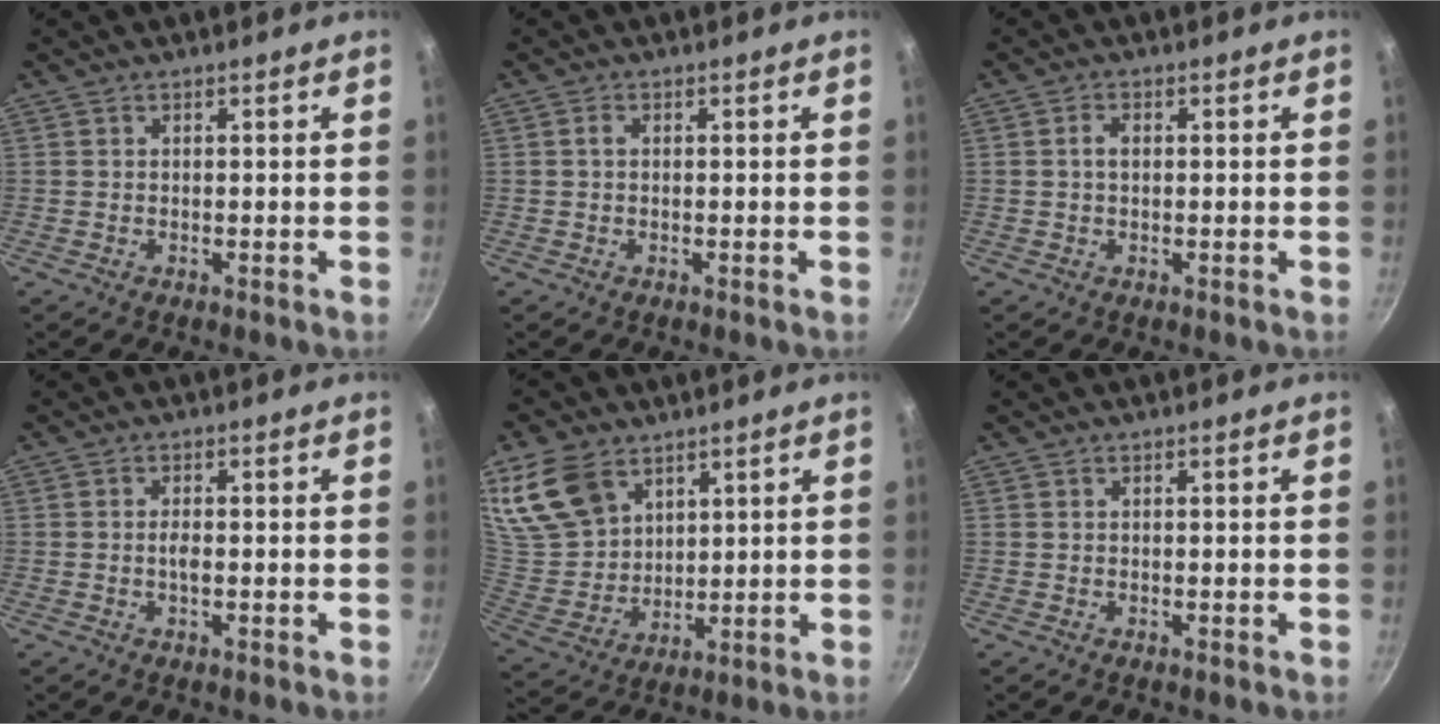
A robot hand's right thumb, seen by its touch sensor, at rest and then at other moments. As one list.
[{"total": 0.7, "force": [0.1, 0.5, 0.5], "torque": [-0.009, 0.003, 0.001]}, {"total": 1.8, "force": [0.2, 1.1, 1.4], "torque": [-0.023, 0.005, 0.002]}, {"total": 1.7, "force": [-0.3, 0.7, 1.5], "torque": [-0.029, 0.004, -0.008]}, {"total": 14.7, "force": [8.4, 9.8, 7.1], "torque": [-0.124, -0.035, 0.181]}, {"total": 0.0}]